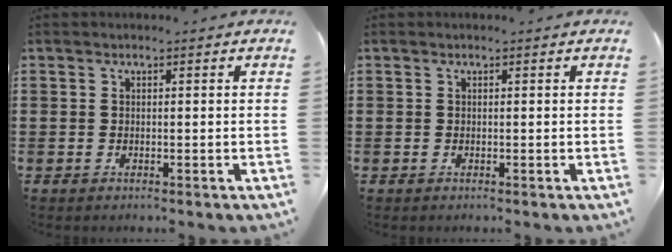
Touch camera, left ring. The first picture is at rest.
{"total": 0.0}